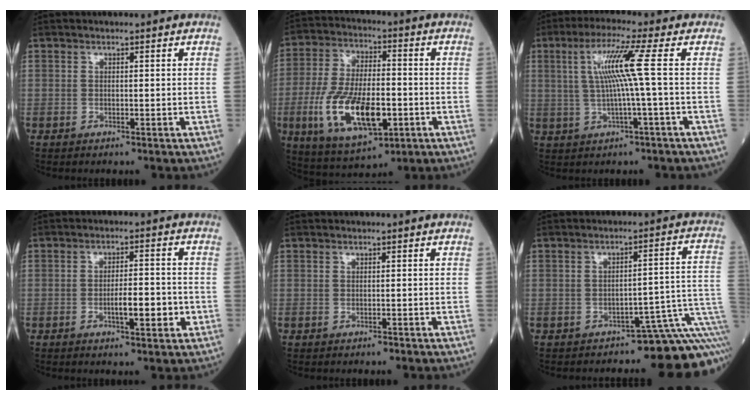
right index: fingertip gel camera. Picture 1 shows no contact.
{"total": 16.7, "force": [-4.7, 6.6, 14.5], "torque": [-0.299, -0.009, -0.073]}
{"total": 8.2, "force": [0.8, -1.1, 8.1], "torque": [-0.159, 0.009, 0.023]}
{"total": 6.1, "force": [-1.7, 1.7, 5.6], "torque": [-0.096, 0.005, -0.023]}
{"total": 0.6, "force": [-0.3, 0.4, 0.4], "torque": [-0.017, -0.003, -0.003]}
{"total": 11.1, "force": [-8.5, 2.8, 6.5], "torque": [-0.048, 0.067, -0.101]}